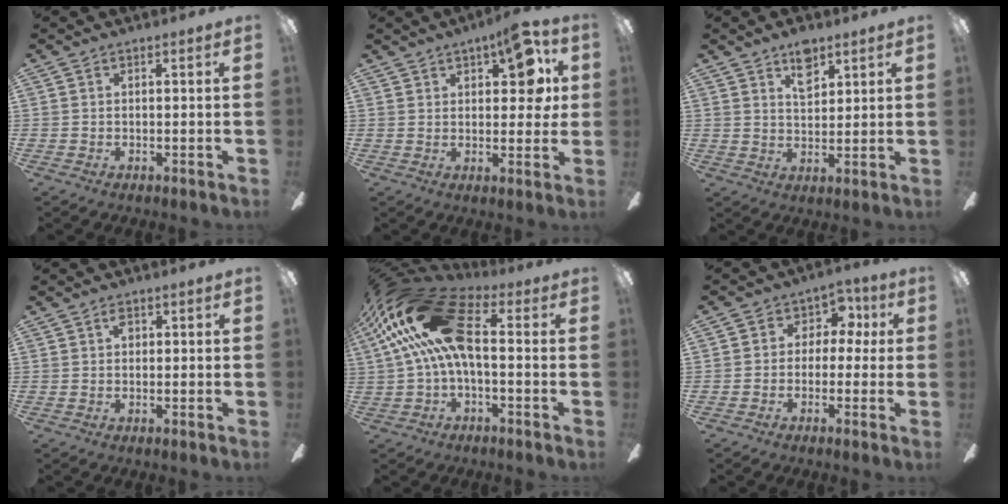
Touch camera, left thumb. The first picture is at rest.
{"total": 10.9, "force": [5.2, 5.0, 8.3], "torque": [-0.096, -0.017, 0.085]}
{"total": 6.6, "force": [4.4, 3.3, 3.5], "torque": [-0.040, -0.017, 0.075]}
{"total": 1.9, "force": [0.7, 1.3, 1.2], "torque": [-0.017, 0.003, 0.009]}
{"total": 22.7, "force": [3.4, 11.4, 19.3], "torque": [-0.379, 0.021, 0.068]}
{"total": 5.8, "force": [-0.3, 5.4, 2.1], "torque": [-0.028, 0.014, -0.008]}